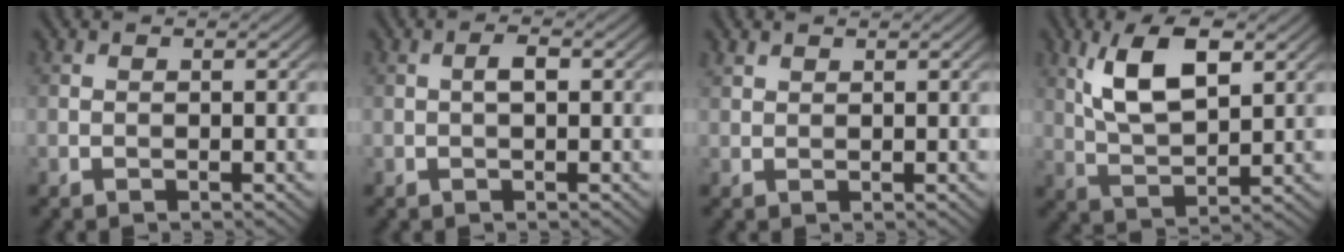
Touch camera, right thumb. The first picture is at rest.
{"total": 1.5, "force": [0.1, 0.5, 1.4], "torque": [-0.026, 0.005, -0.001]}
{"total": 1.3, "force": [1.1, 0.6, 0.4], "torque": [-0.012, 0.003, 0.026]}
{"total": 8.9, "force": [3.8, 3.7, 7.2], "torque": [-0.145, 0.007, 0.076]}